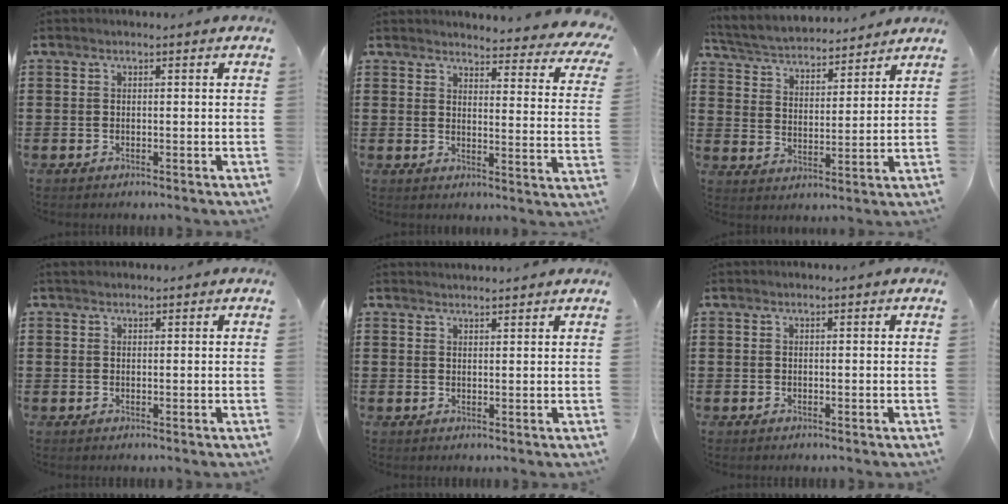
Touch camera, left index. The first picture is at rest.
{"total": 4.4, "force": [4.1, 0.4, 1.4], "torque": [-0.031, -0.033, 0.068]}
{"total": 4.2, "force": [4.1, 0.5, 0.5], "torque": [-0.033, -0.029, 0.067]}
{"total": 0.8, "force": [0.7, 0.4, 0.2], "torque": [-0.007, 0.004, 0.013]}
{"total": 1.5, "force": [1.5, 0.0, 0.0], "torque": [-0.003, 0.000, 0.030]}
{"total": 0.0}